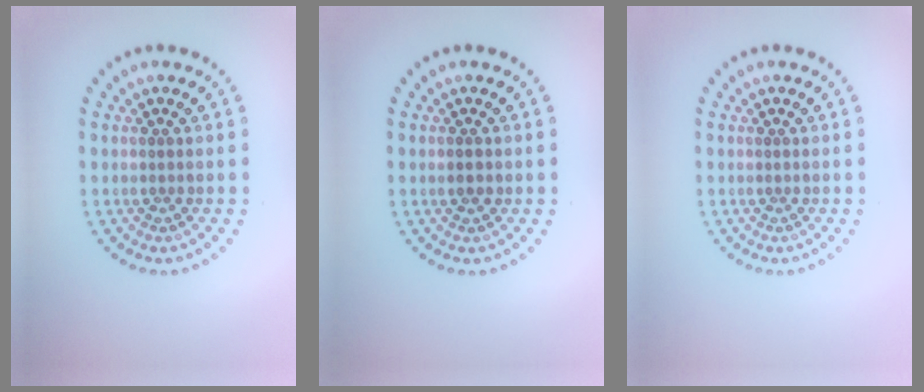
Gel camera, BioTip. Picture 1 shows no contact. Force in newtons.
{"total": 0.7, "press": 0.7, "slide": 0.2}
{"total": 0.0}